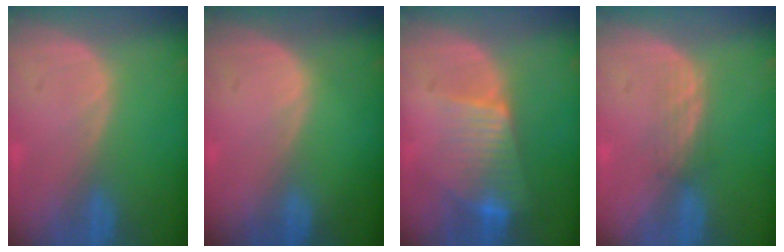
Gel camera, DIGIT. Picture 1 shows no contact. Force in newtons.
{"total": 0.0}
{"total": 7.7, "press": 6.6, "slide": 4.0}
{"total": 2.2, "press": 2.2, "slide": 0.4}